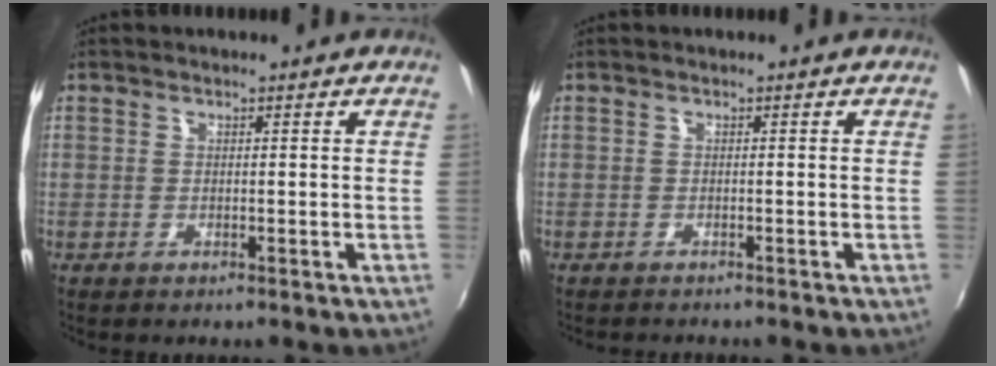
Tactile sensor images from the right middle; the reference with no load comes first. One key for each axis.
{"total": 1.5, "fx": -1.5, "fy": 0.2, "fz": 0.4, "tx": -0.014, "ty": -0.009, "tz": -0.024}